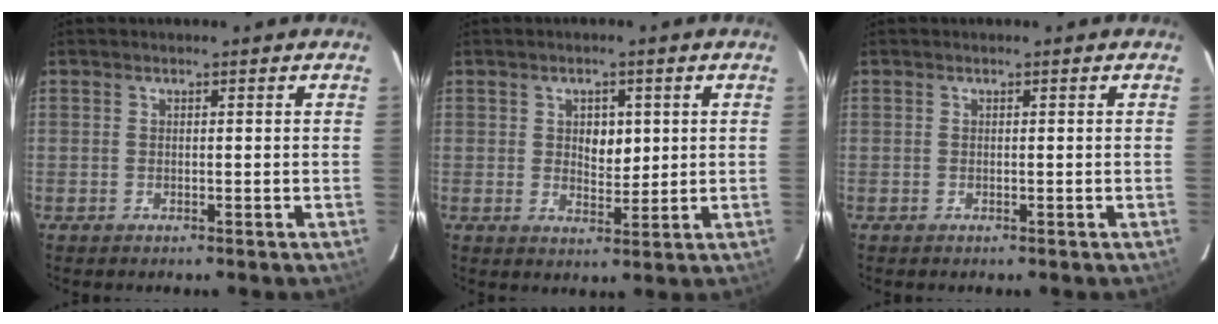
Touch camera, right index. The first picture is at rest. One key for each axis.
{"total": 4.1, "fx": 1.0, "fy": 2.4, "fz": 3.1, "tx": -0.044, "ty": -0.001, "tz": 0.021}
{"total": 0.0}